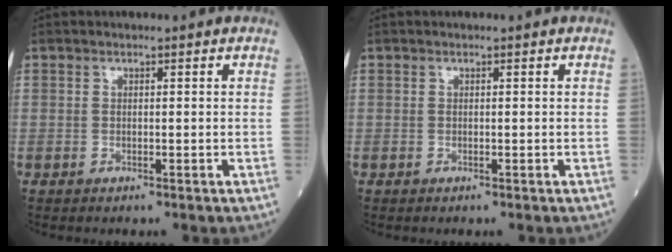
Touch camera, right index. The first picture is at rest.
{"total": 0.0}